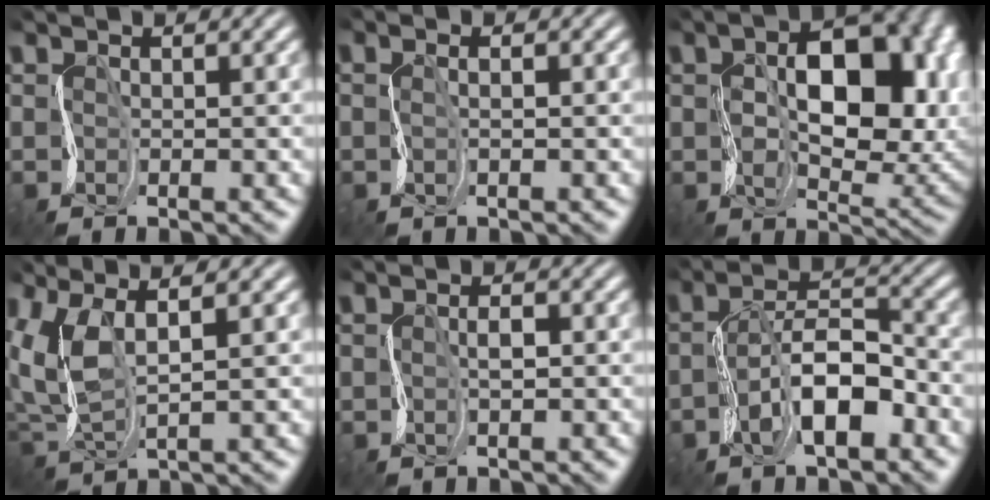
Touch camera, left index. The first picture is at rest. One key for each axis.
{"total": 0.9, "fx": 0.8, "fy": 0.3, "fz": 0.4, "tx": -0.017, "ty": 0.012, "tz": 0.001}
{"total": 10.4, "fx": 2.1, "fy": 6.1, "fz": 8.1, "tx": -0.126, "ty": 0.012, "tz": 0.040}
{"total": 3.3, "fx": 2.1, "fy": 1.0, "fz": 2.3, "tx": -0.100, "ty": 0.009, "tz": 0.047}
{"total": 0.8, "fx": 0.3, "fy": -0.5, "fz": -0.5, "tx": -0.009, "ty": 0.007, "tz": 0.010}
{"total": 5.2, "fx": -2.4, "fy": 1.9, "fz": 4.2, "tx": -0.098, "ty": 0.017, "tz": -0.044}